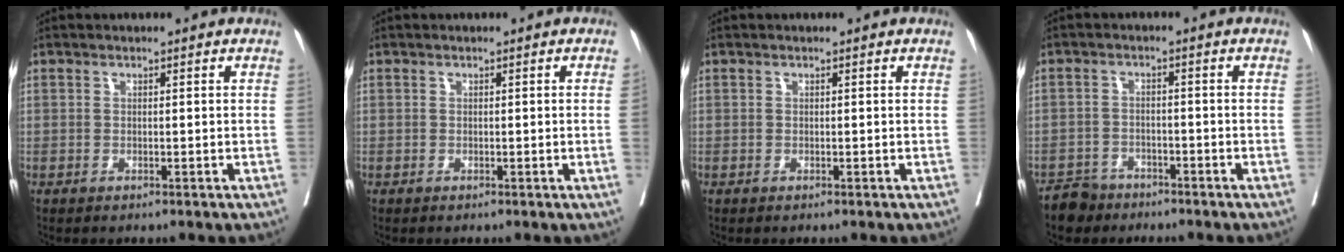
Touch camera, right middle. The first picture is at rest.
{"total": 0.9, "force": [-0.1, -0.4, 0.8], "torque": [-0.007, 0.000, -0.003]}
{"total": 0.0}
{"total": 4.0, "force": [-3.3, 2.2, 0.0], "torque": [-0.003, 0.003, -0.059]}